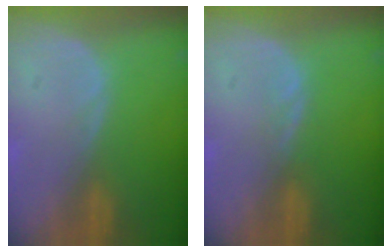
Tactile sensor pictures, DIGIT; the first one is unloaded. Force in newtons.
{"total": 1.1, "press": 1.0, "slide": 0.2}